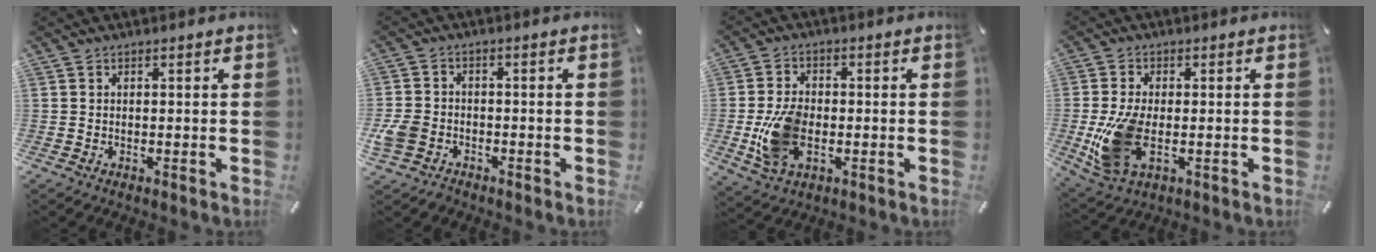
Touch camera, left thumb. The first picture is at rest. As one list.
[{"total": 6.0, "force": [-2.8, 4.7, 2.5], "torque": [-0.066, 0.012, -0.053]}, {"total": 11.1, "force": [-2.0, 7.1, 8.2], "torque": [-0.177, 0.003, -0.031]}, {"total": 11.9, "force": [-1.4, 6.7, 9.8], "torque": [-0.214, -0.015, -0.016]}]